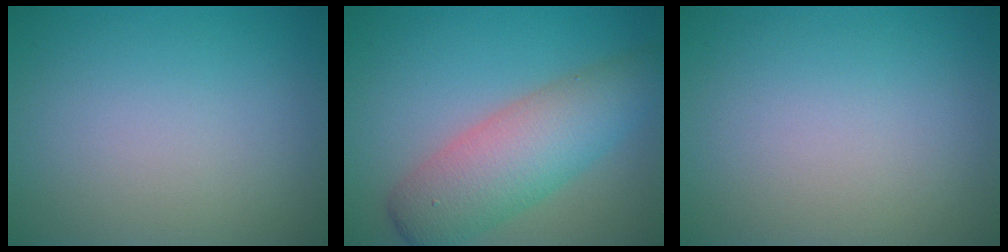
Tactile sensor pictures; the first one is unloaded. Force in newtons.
{"total": 6.9, "press": 6.9, "slide": 0.3}
{"total": 0.0}